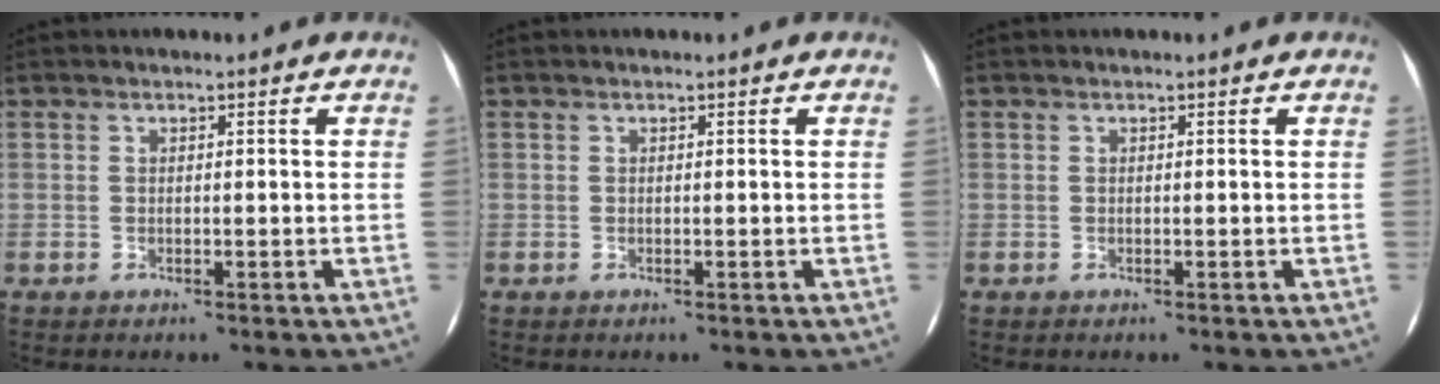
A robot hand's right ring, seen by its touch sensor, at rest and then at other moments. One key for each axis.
{"total": 0.0}
{"total": 0.0}